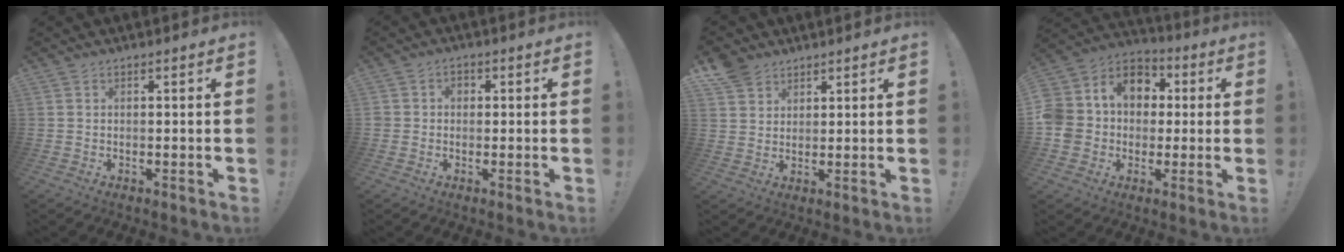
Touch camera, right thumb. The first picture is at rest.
{"total": 2.5, "force": [-0.5, 2.3, 1.0], "torque": [-0.016, 0.006, -0.009]}
{"total": 5.7, "force": [4.3, 3.5, 1.2], "torque": [-0.021, -0.025, 0.083]}
{"total": 12.7, "force": [0.5, 11.4, 5.6], "torque": [-0.099, 0.010, 0.020]}